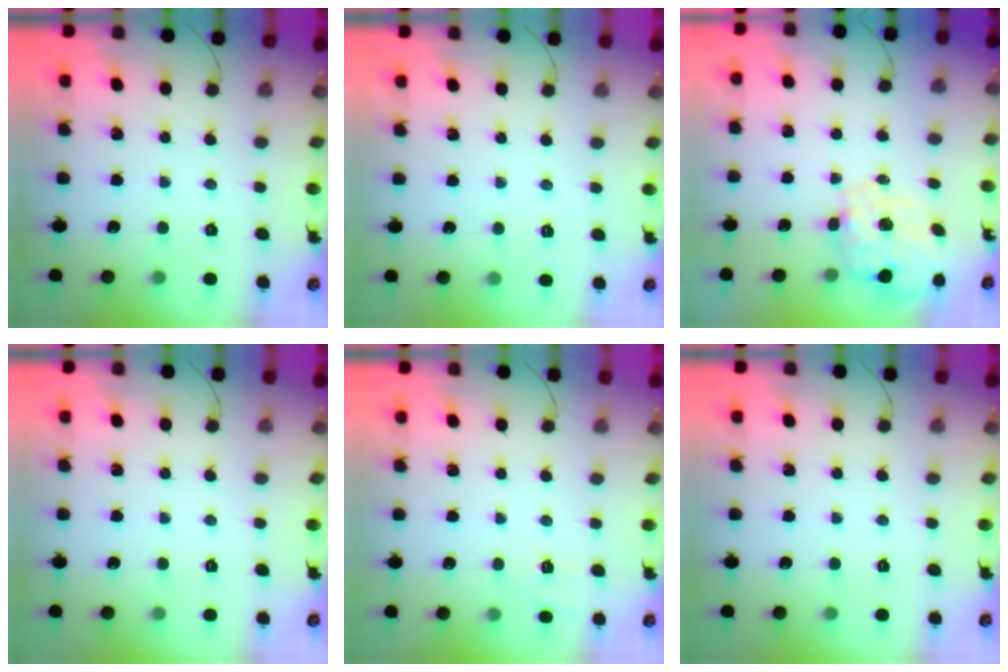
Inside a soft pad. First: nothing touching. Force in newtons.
{"total": 4.8, "press": 4.6, "slide": 1.3}
{"total": 2.0, "press": 1.8, "slide": 1.0}
{"total": 0.0}
{"total": 8.5, "press": 8.2, "slide": 2.1}
{"total": 0.0}